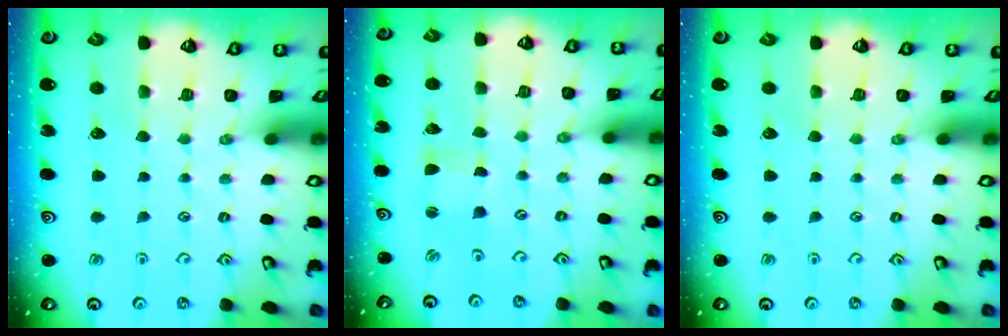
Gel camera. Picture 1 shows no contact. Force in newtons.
{"total": 1.2, "press": 1.1, "slide": 0.3}
{"total": 0.0}